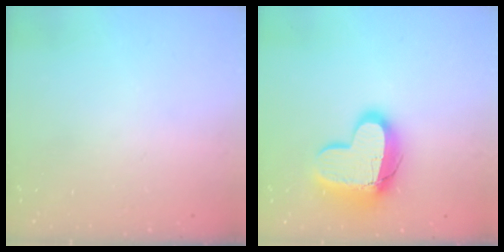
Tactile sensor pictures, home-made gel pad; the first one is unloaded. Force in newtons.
{"total": 15.2, "press": 15.2, "slide": 1.4}